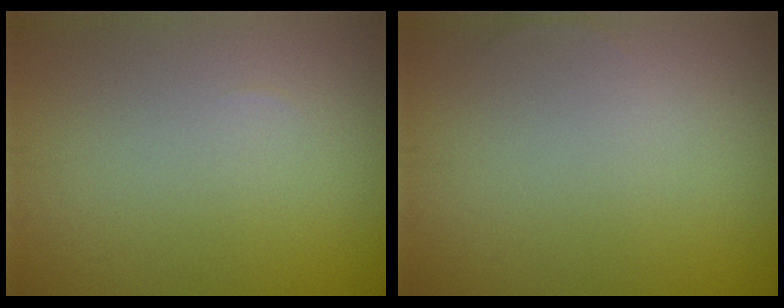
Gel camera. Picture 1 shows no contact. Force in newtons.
{"total": 0.0}